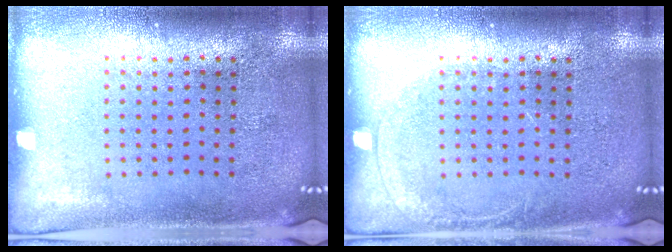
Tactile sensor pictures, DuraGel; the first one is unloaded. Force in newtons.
{"total": 1.0, "press": 1.0, "slide": 0.2}